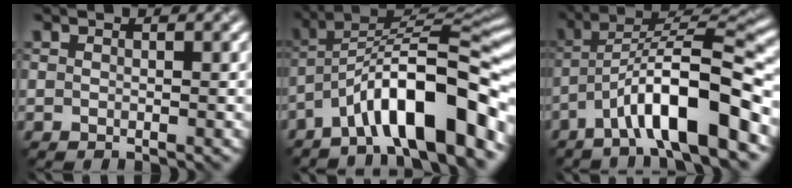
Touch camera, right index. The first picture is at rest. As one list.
[{"total": 11.3, "force": [-5.9, 2.8, 9.3], "torque": [-0.130, 0.025, -0.103]}, {"total": 9.9, "force": [-5.0, 2.1, 8.3], "torque": [-0.128, 0.024, -0.084]}]